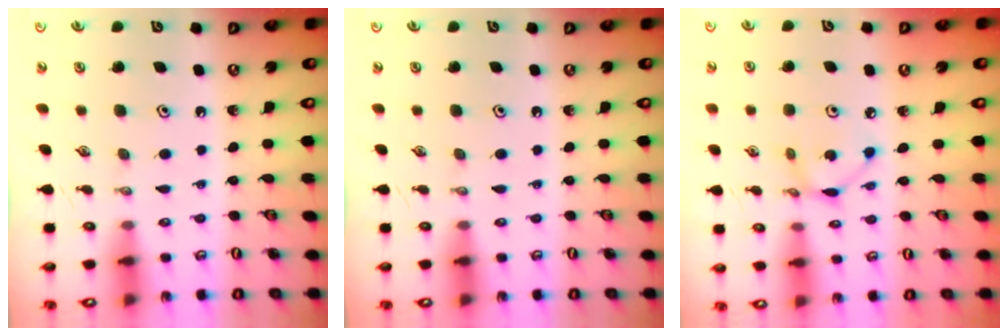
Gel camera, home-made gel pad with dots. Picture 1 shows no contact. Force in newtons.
{"total": 0.0}
{"total": 4.0, "press": 4.0, "slide": 0.2}